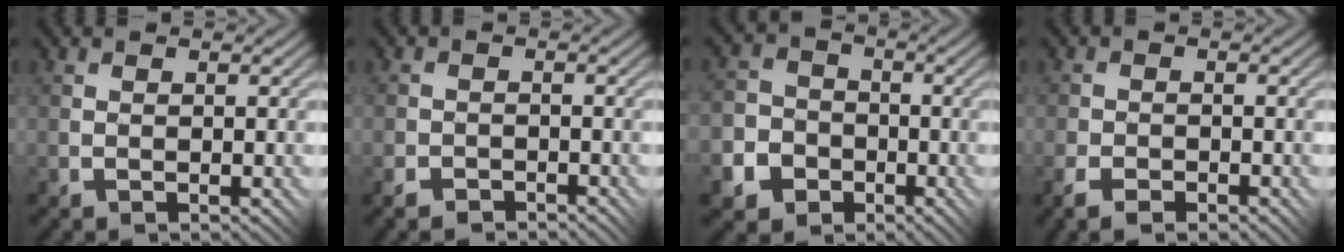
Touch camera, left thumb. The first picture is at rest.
{"total": 1.8, "force": [-1.6, 0.7, 0.2], "torque": [-0.002, 0.002, -0.036]}
{"total": 7.2, "force": [-3.4, 6.1, 1.5], "torque": [-0.050, -0.016, -0.085]}
{"total": 3.5, "force": [-2.1, 2.0, 1.9], "torque": [-0.034, -0.009, -0.038]}